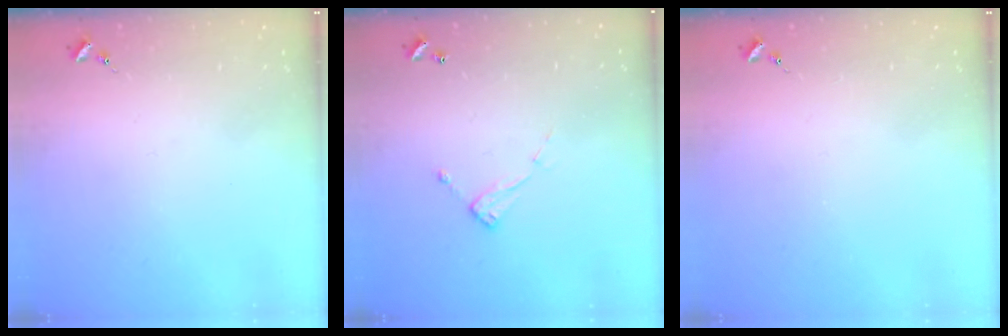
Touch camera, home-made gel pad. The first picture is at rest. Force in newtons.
{"total": 7.1, "press": 7.1, "slide": 0.3}
{"total": 0.0}